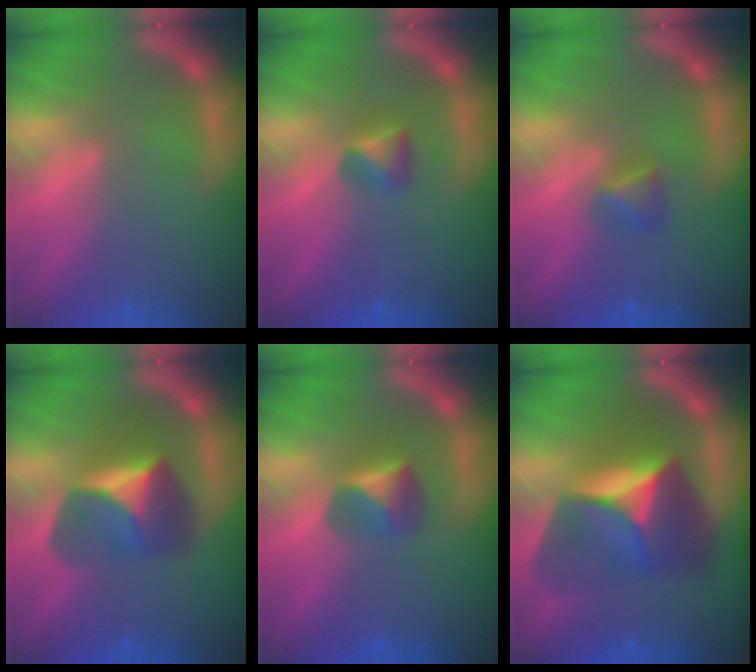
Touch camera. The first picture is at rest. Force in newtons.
{"total": 1.9}
{"total": 1.9}
{"total": 5.9}
{"total": 2.9}
{"total": 9.5}